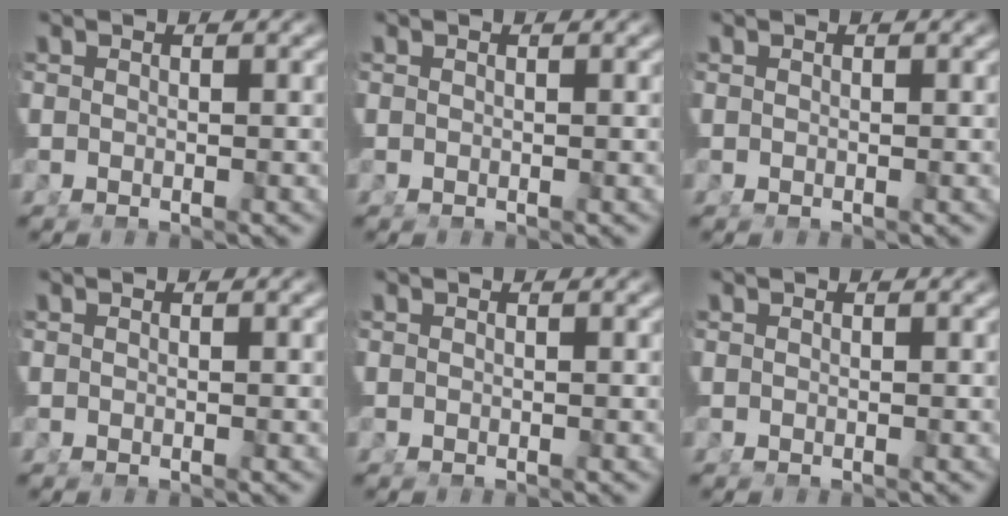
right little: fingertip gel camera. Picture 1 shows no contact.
{"total": 0.0}
{"total": 0.0}
{"total": 0.0}
{"total": 0.0}
{"total": 0.0}